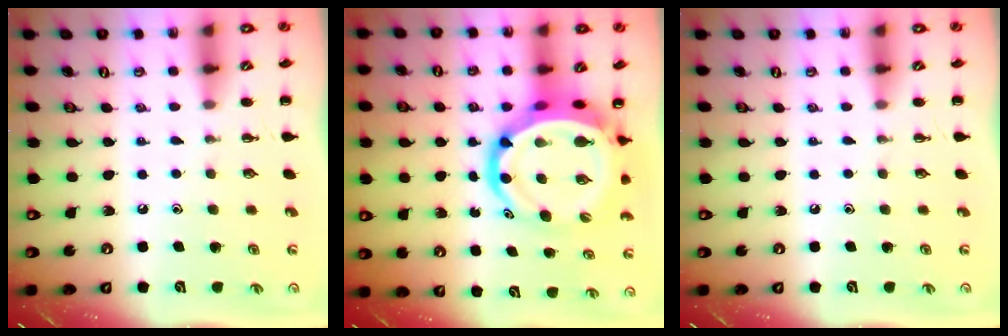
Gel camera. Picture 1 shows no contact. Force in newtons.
{"total": 13.2, "press": 12.7, "slide": 3.6}
{"total": 0.0}